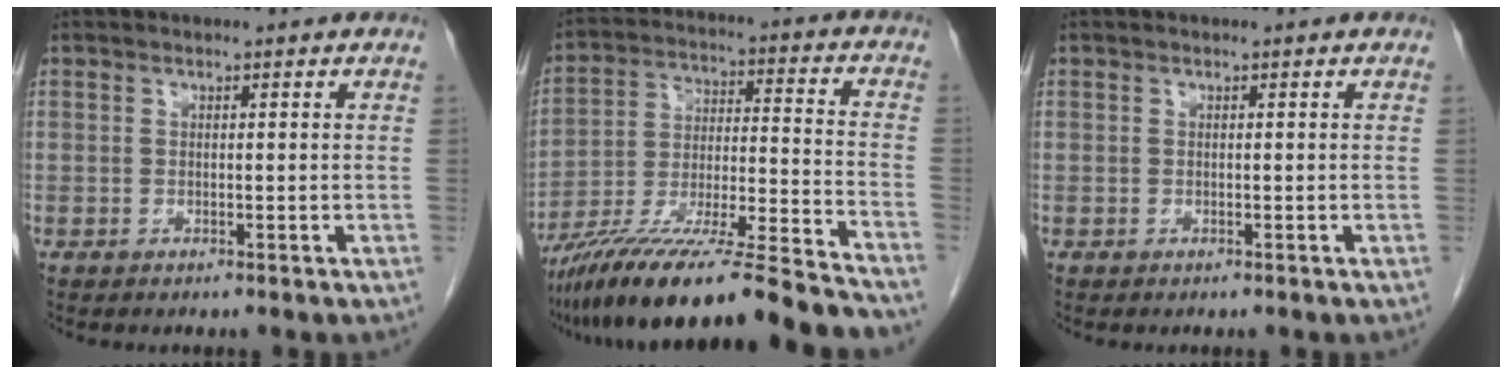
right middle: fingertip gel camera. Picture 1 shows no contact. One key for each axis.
{"total": 22.5, "fx": -19.2, "fy": -0.4, "fz": 11.9, "tx": -0.194, "ty": -0.024, "tz": -0.324}
{"total": 0.0}